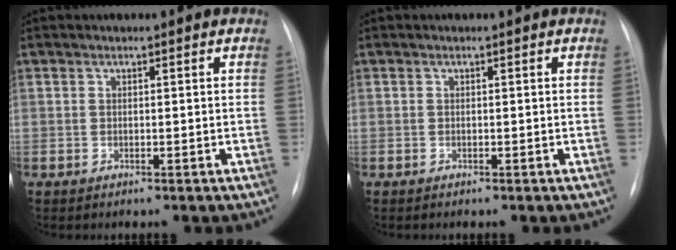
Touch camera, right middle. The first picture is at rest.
{"total": 0.0}